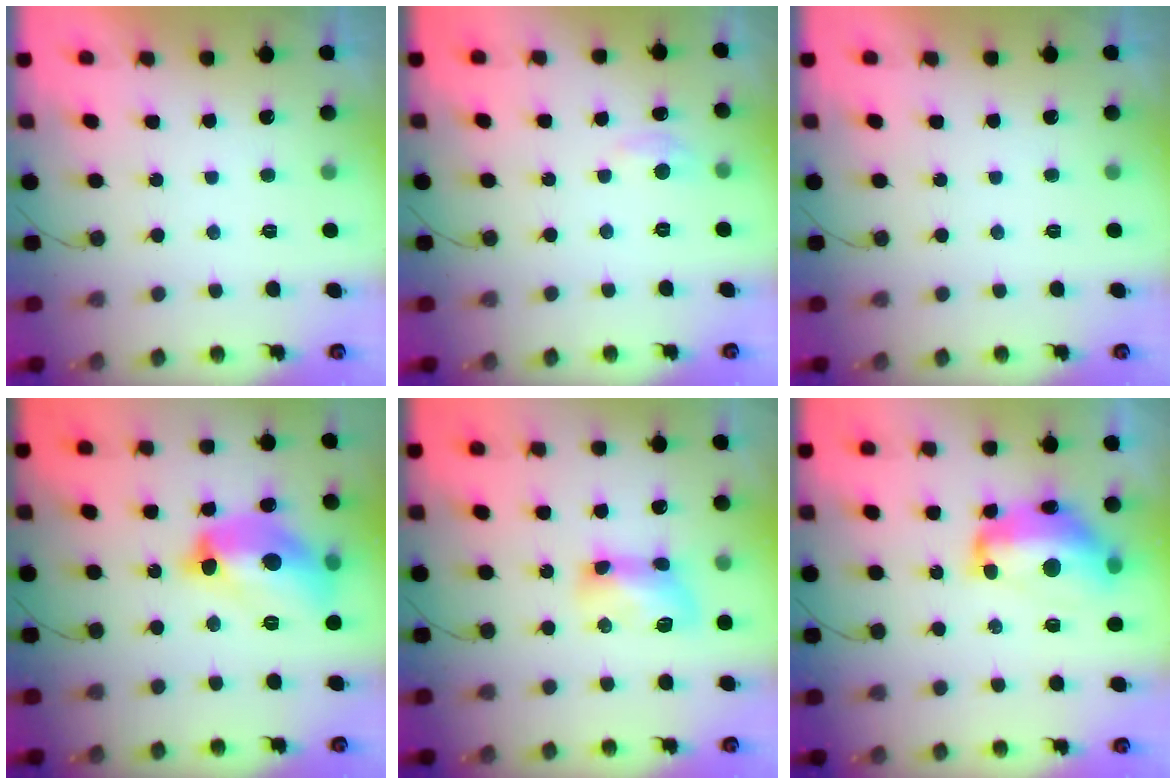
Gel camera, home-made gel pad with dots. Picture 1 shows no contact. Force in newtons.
{"total": 3.7, "press": 3.7, "slide": 0.5}
{"total": 0.0}
{"total": 16.2, "press": 16.2, "slide": 1.4}
{"total": 9.7, "press": 9.7, "slide": 0.8}
{"total": 14.8, "press": 14.8, "slide": 1.1}